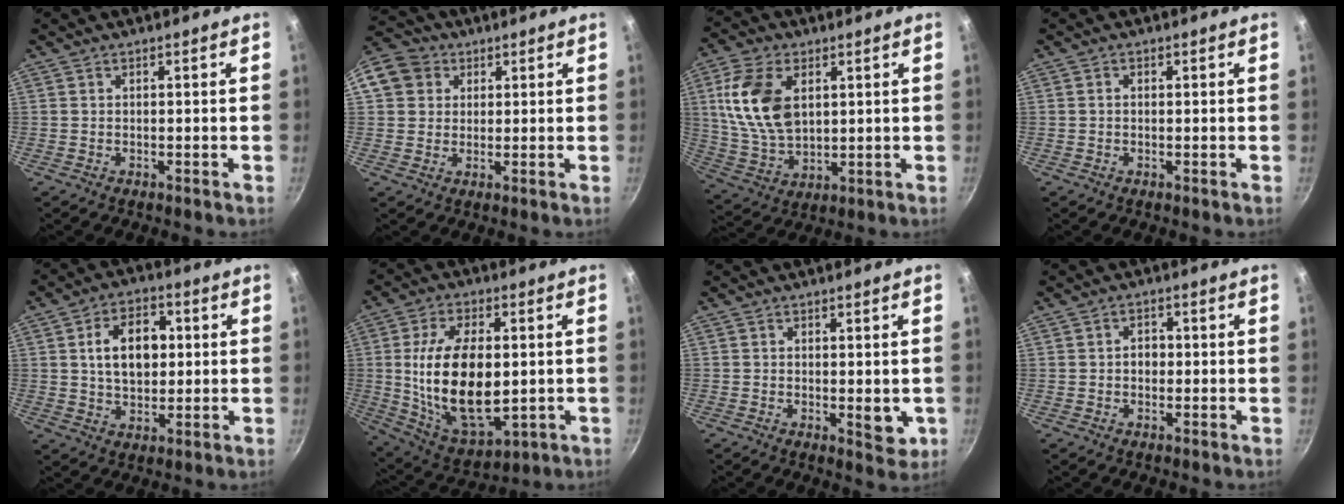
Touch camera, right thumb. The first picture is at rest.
{"total": 10.5, "force": [3.3, 9.1, 4.1], "torque": [-0.067, 0.021, 0.050]}
{"total": 14.7, "force": [3.8, 9.1, 10.9], "torque": [-0.196, -0.013, 0.083]}
{"total": 0.7, "force": [0.1, 0.6, 0.4], "torque": [-0.007, 0.005, 0.001]}
{"total": 11.3, "force": [1.7, 7.5, 8.2], "torque": [-0.107, 0.007, 0.025]}
{"total": 20.9, "force": [-0.1, 11.6, 17.4], "torque": [-0.300, -0.005, 0.015]}
{"total": 4.6, "force": [-0.5, 2.3, 3.9], "torque": [-0.048, -0.011, -0.006]}
{"total": 2.8, "force": [-0.2, 2.2, 1.6], "torque": [-0.009, 0.007, -0.004]}